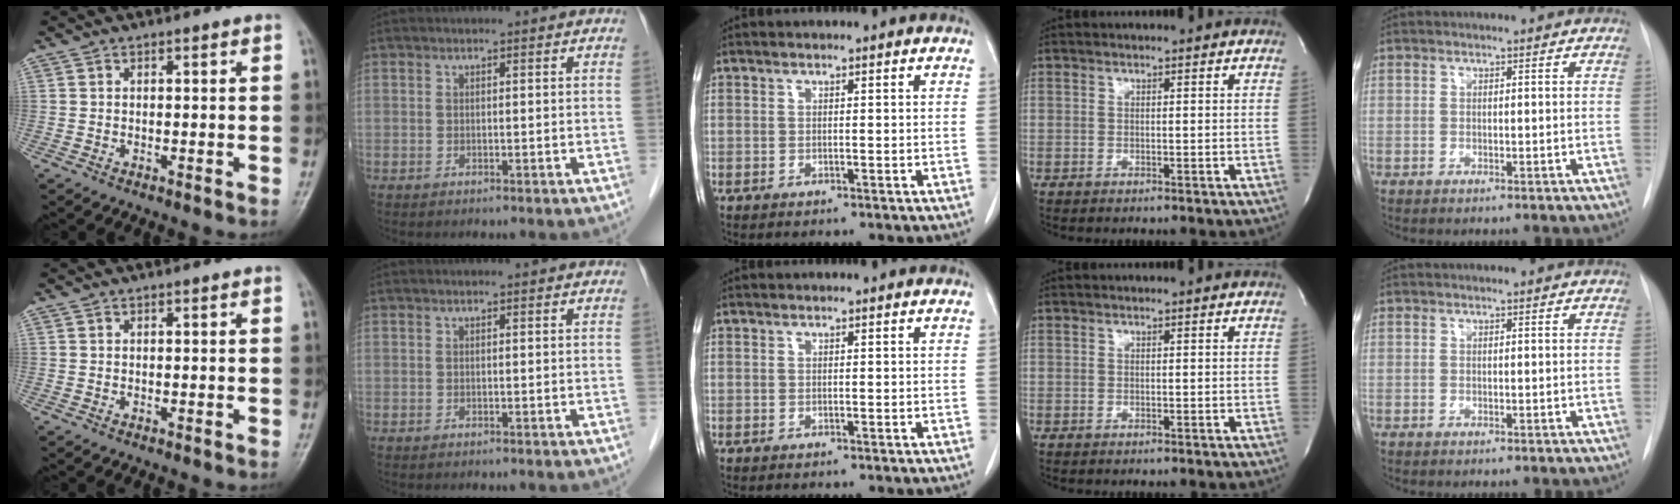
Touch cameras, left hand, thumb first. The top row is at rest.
{}